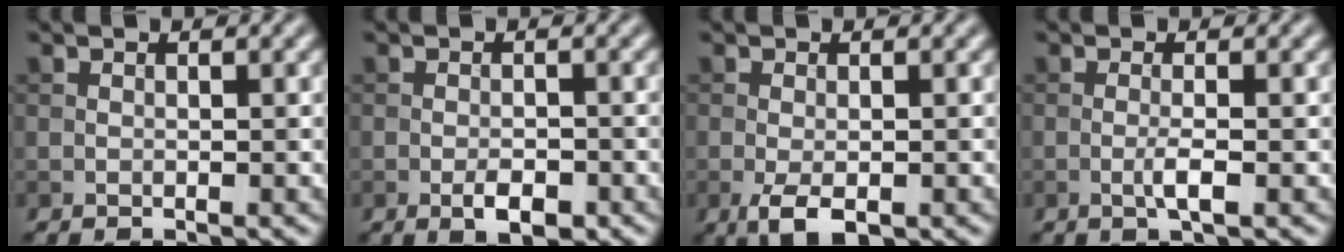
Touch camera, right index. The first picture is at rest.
{"total": 2.6, "force": [-1.2, 1.1, 2.0], "torque": [-0.034, -0.002, -0.019]}
{"total": 3.1, "force": [-1.3, 1.3, 2.5], "torque": [-0.050, -0.009, -0.021]}
{"total": 1.8, "force": [-0.5, 0.2, 1.7], "torque": [-0.035, -0.001, -0.013]}